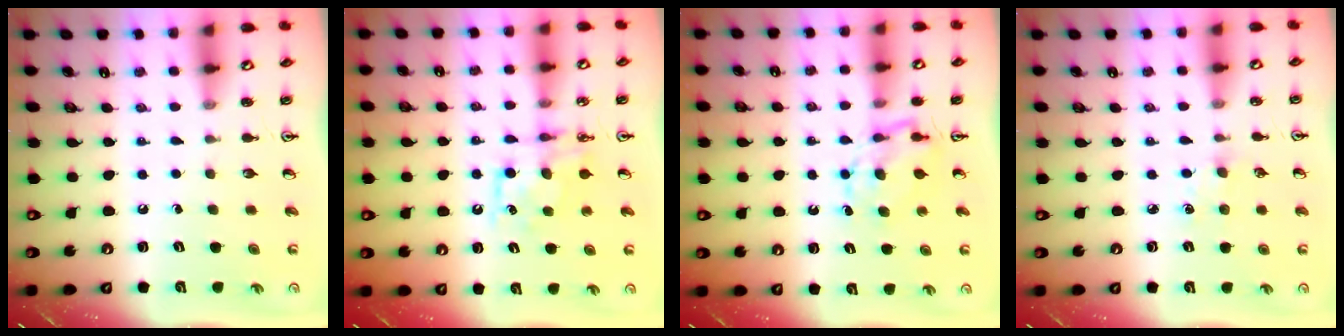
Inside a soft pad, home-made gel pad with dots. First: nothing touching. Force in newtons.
{"total": 8.0, "press": 8.0, "slide": 0.5}
{"total": 6.9, "press": 6.8, "slide": 0.8}
{"total": 3.4, "press": 3.4, "slide": 0.5}